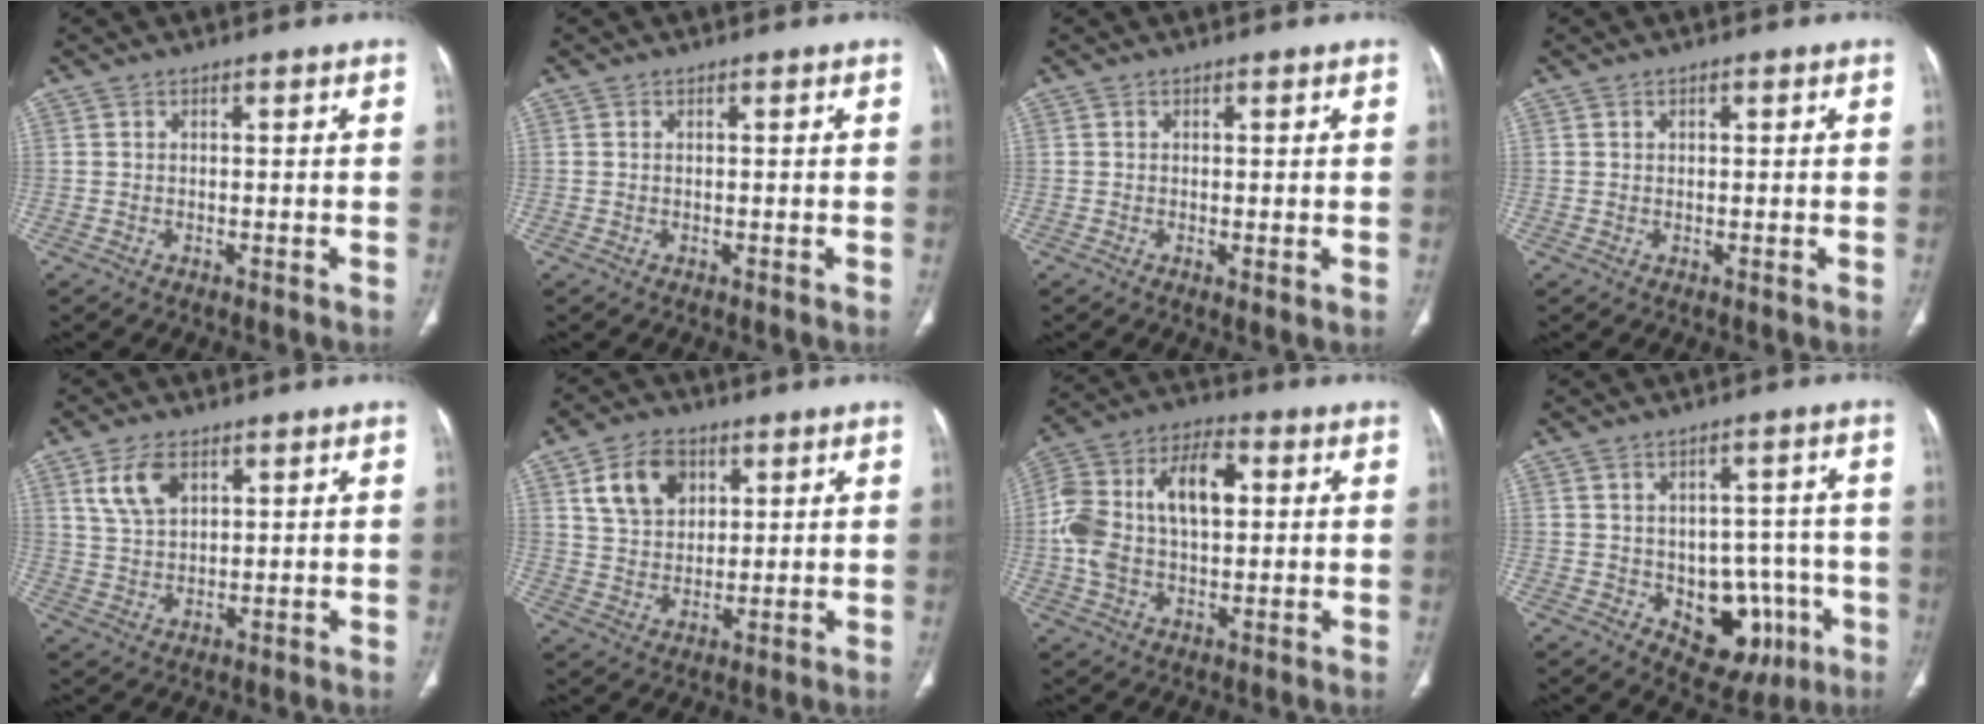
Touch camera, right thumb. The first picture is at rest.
{"total": 0.0}
{"total": 0.9, "force": [0.0, 0.3, 0.8], "torque": [-0.018, -0.006, -0.001]}
{"total": 0.7, "force": [0.3, 0.5, 0.4], "torque": [-0.003, 0.000, 0.004]}
{"total": 6.9, "force": [3.3, 4.0, 4.6], "torque": [-0.083, -0.010, 0.071]}
{"total": 9.7, "force": [4.1, 6.9, 5.5], "torque": [-0.074, -0.011, 0.079]}
{"total": 16.6, "force": [1.8, 9.8, 13.3], "torque": [-0.254, 0.033, 0.028]}
{"total": 12.5, "force": [-3.8, 8.6, 8.3], "torque": [-0.058, 0.022, -0.034]}